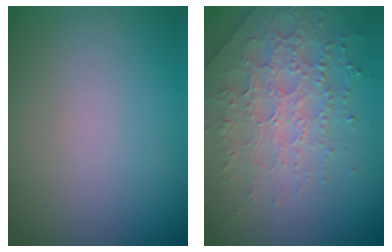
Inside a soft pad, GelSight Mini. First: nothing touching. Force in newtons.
{"total": 4.3, "press": 4.3, "slide": 0.9}